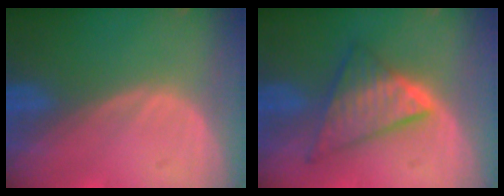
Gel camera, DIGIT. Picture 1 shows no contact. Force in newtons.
{"total": 7.8, "press": 7.8, "slide": 0.4}